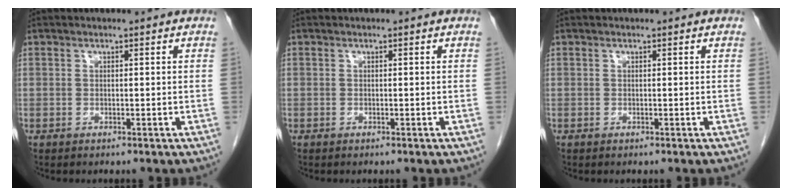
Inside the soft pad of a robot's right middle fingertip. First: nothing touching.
{"total": 0.0}
{"total": 0.0}